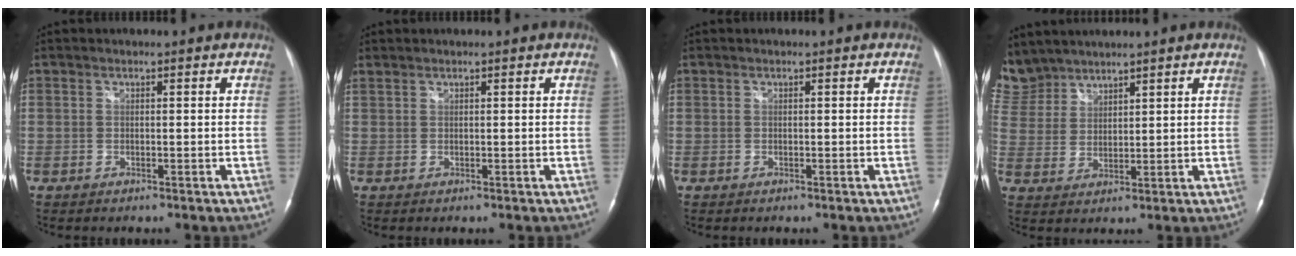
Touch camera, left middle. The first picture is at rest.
{"total": 0.5, "force": [0.5, 0.0, 0.0], "torque": [-0.015, 0.011, 0.018]}
{"total": 0.0}
{"total": 9.5, "force": [8.4, 4.4, 0.9], "torque": [-0.044, 0.015, 0.185]}